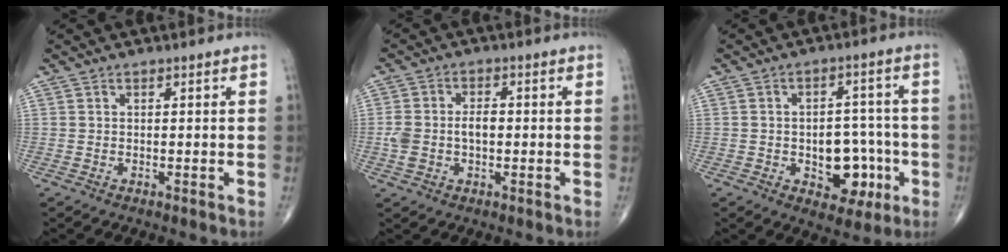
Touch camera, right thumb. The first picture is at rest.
{"total": 5.6, "force": [-0.7, 3.7, 4.1], "torque": [-0.083, 0.021, -0.010]}
{"total": 10.4, "force": [-3.0, 6.8, 7.4], "torque": [-0.059, 0.028, -0.032]}